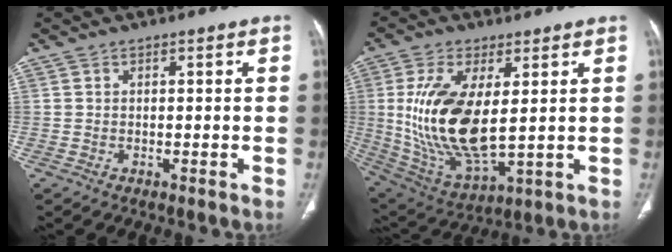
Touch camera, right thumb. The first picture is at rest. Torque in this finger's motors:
{"motor_torque": [1.05, 1.01, 1.92, -0.33, 0.65]}